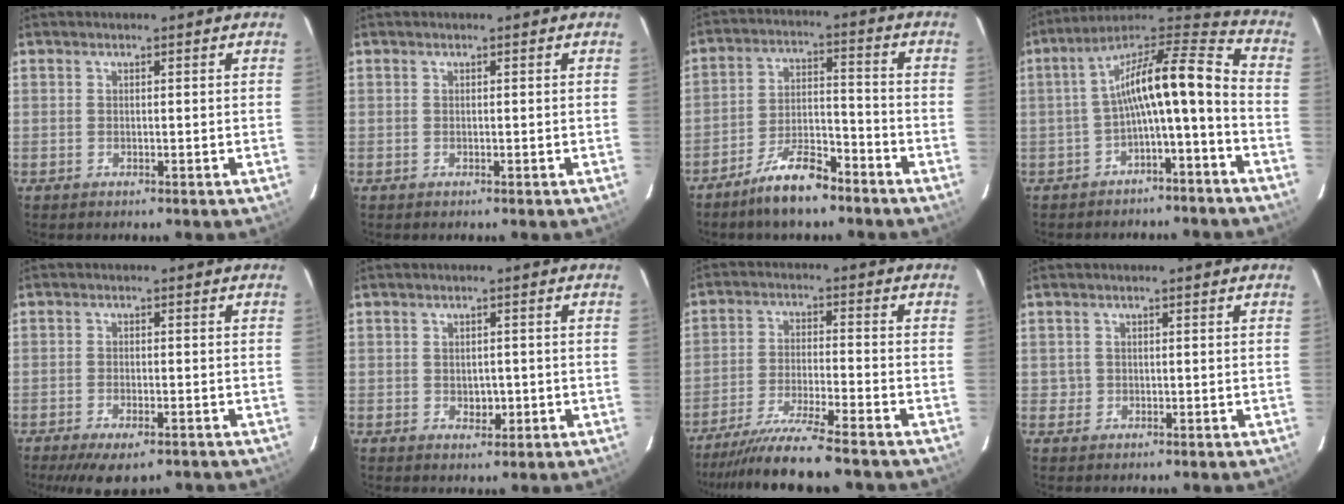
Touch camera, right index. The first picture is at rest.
{"total": 0.0}
{"total": 9.3, "force": [-7.1, 2.5, 5.6], "torque": [-0.105, 0.000, -0.131]}
{"total": 12.9, "force": [-2.8, 1.7, 12.5], "torque": [-0.200, 0.048, -0.044]}
{"total": 7.3, "force": [-5.4, 2.5, 4.2], "torque": [-0.062, -0.008, -0.083]}
{"total": 2.5, "force": [-0.6, 1.7, 1.7], "torque": [-0.021, 0.003, -0.002]}
{"total": 11.6, "force": [-9.9, -0.6, 6.0], "torque": [-0.096, -0.028, -0.166]}
{"total": 1.1, "force": [-0.1, 1.0, 0.1], "torque": [0.001, 0.004, -0.001]}